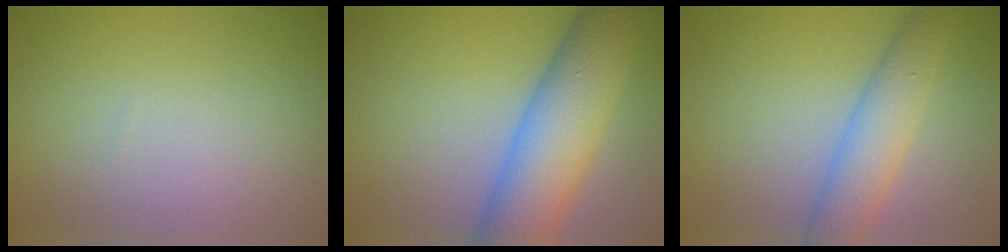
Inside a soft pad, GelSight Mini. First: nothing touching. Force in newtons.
{"total": 9.2, "press": 9.2, "slide": 0.5}
{"total": 4.8, "press": 4.8, "slide": 0.2}